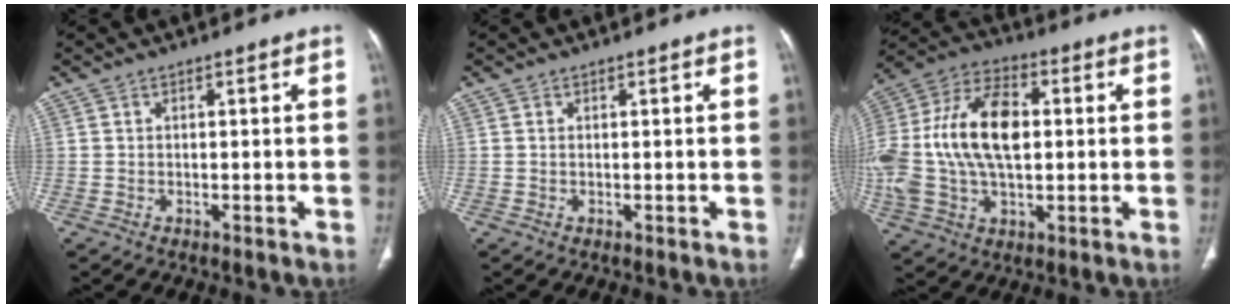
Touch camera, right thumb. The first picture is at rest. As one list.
[{"total": 0.0}, {"total": 23.3, "force": [1.3, 13.5, 19.0], "torque": [-0.414, 0.018, 0.021]}]